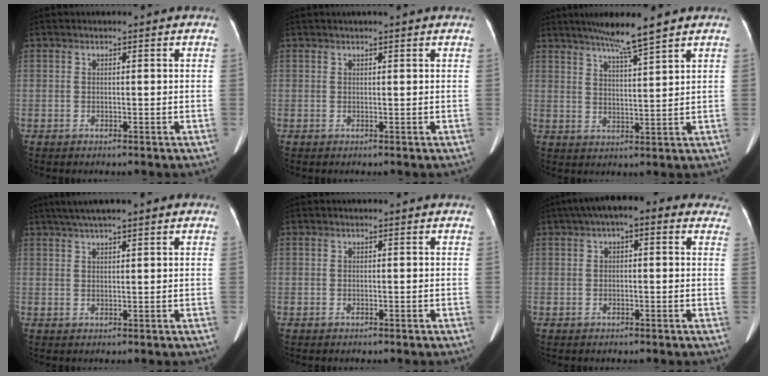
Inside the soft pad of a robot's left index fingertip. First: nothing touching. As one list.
[{"total": 2.7, "force": [2.4, -0.2, 1.3], "torque": [-0.014, 0.024, 0.028]}, {"total": 7.3, "force": [5.6, -0.7, 4.7], "torque": [-0.082, 0.007, 0.096]}, {"total": 7.6, "force": [5.5, 0.7, 5.2], "torque": [-0.083, 0.040, 0.083]}, {"total": 0.0}, {"total": 8.8, "force": [5.2, 3.5, 6.2], "torque": [-0.078, 0.049, 0.064]}]